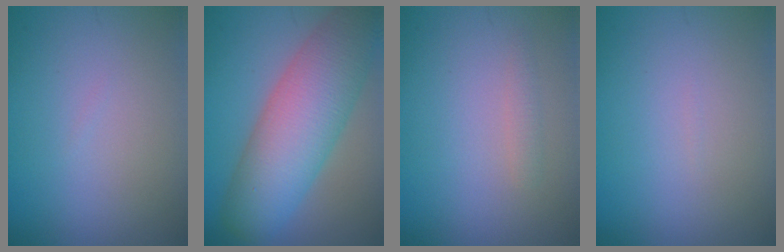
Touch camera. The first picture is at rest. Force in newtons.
{"total": 9.8, "press": 9.8, "slide": 0.4}
{"total": 0.9, "press": 0.9, "slide": 0.0}
{"total": 0.0}